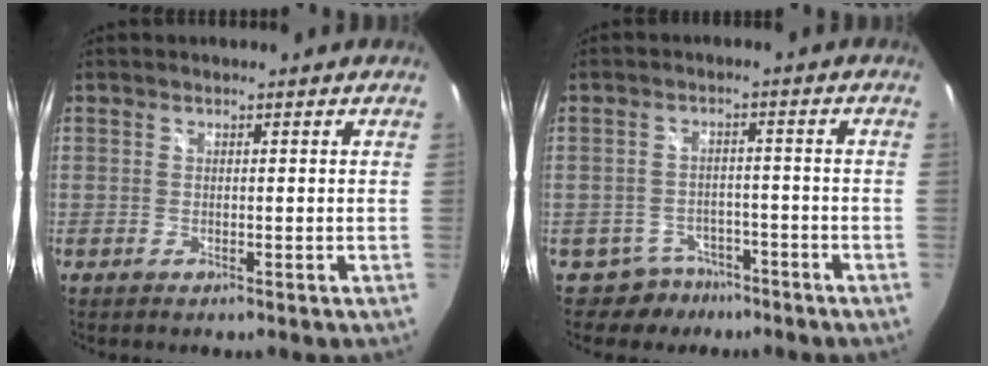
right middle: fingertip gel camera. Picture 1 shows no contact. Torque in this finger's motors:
{"motor_torque": [-0.65, -0.36, 0.02, -0.03]}